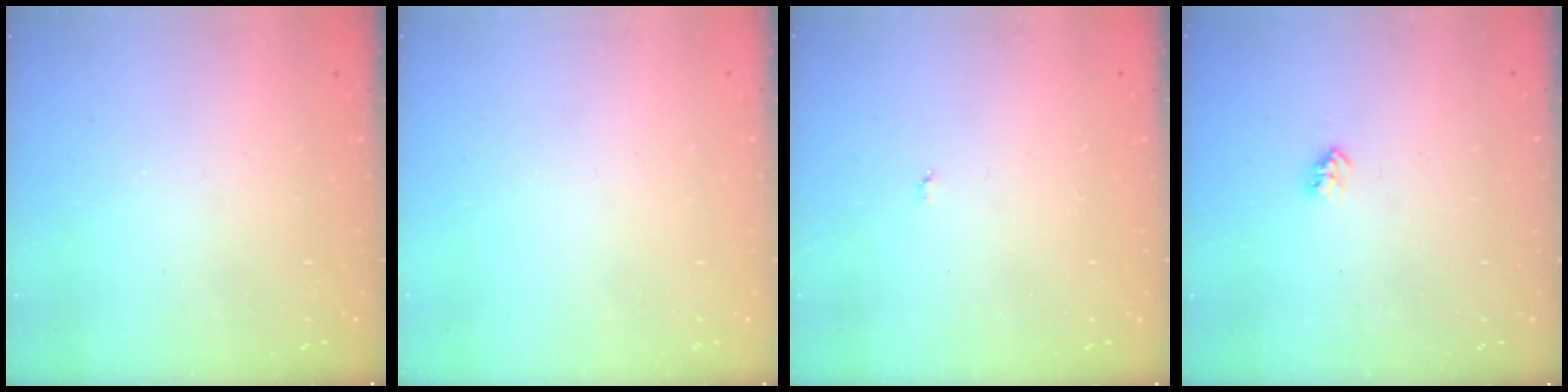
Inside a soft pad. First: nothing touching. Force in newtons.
{"total": 0.0}
{"total": 2.9, "press": 2.9, "slide": 0.3}
{"total": 2.7, "press": 2.7, "slide": 0.4}